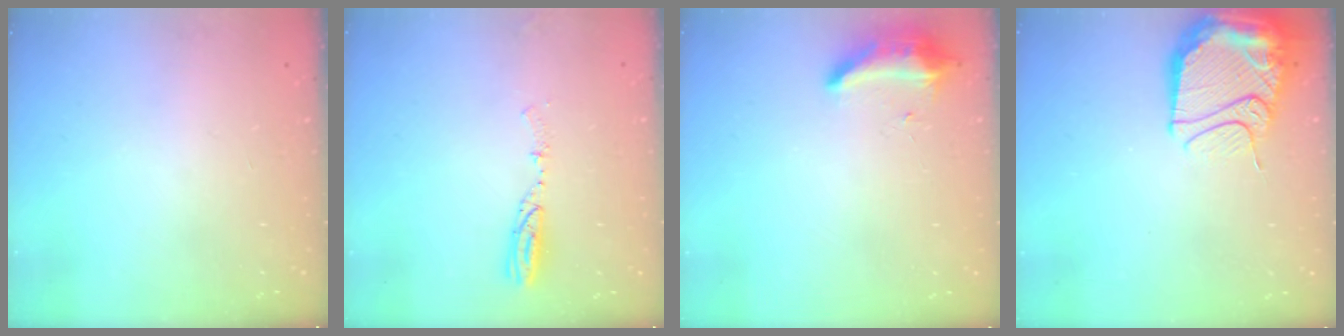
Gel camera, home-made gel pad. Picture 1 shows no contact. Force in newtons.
{"total": 4.7, "press": 4.7, "slide": 0.4}
{"total": 8.2, "press": 8.2, "slide": 0.7}
{"total": 22.2, "press": 17.0, "slide": 14.3}